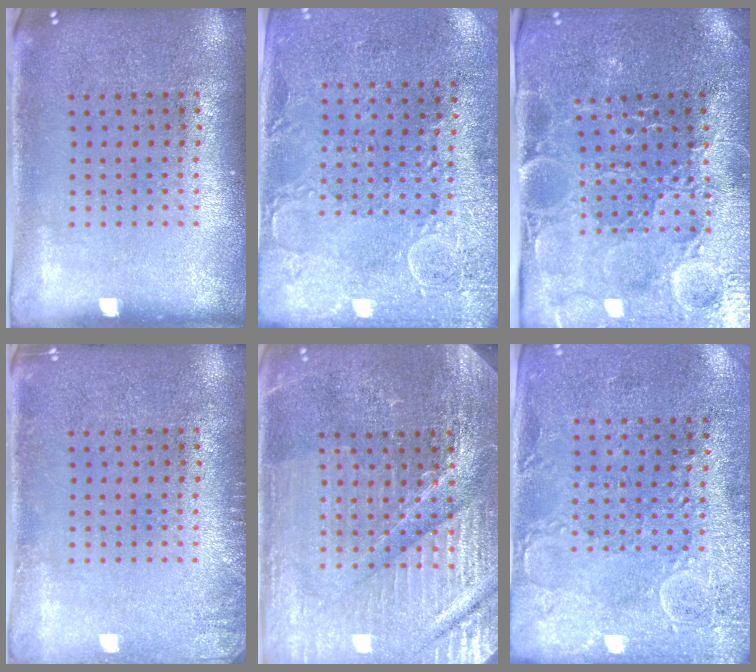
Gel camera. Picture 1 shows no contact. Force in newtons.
{"total": 2.9, "press": 2.5, "slide": 1.5}
{"total": 3.8, "press": 3.7, "slide": 0.5}
{"total": 1.1, "press": 1.1, "slide": 0.2}
{"total": 4.8, "press": 4.6, "slide": 1.5}
{"total": 2.9, "press": 2.5, "slide": 1.5}